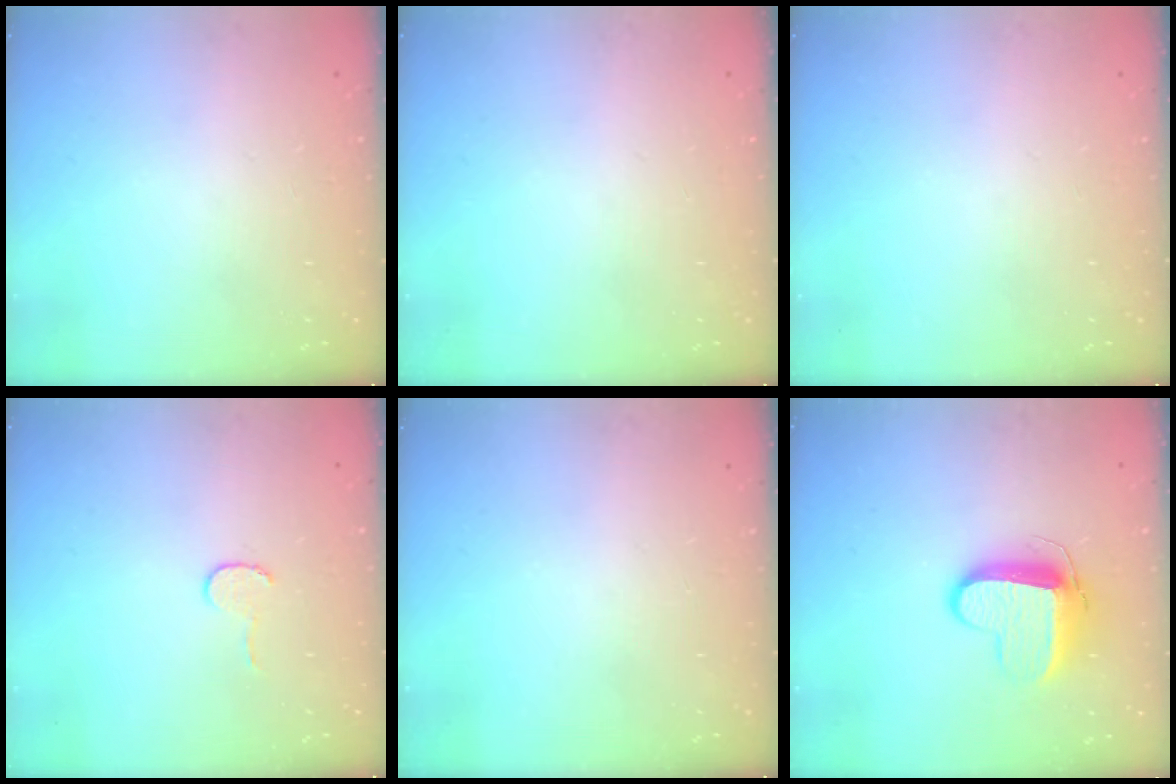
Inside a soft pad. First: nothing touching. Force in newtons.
{"total": 0.0}
{"total": 0.0}
{"total": 3.9, "press": 3.9, "slide": 0.3}
{"total": 0.0}
{"total": 10.7, "press": 10.6, "slide": 1.1}